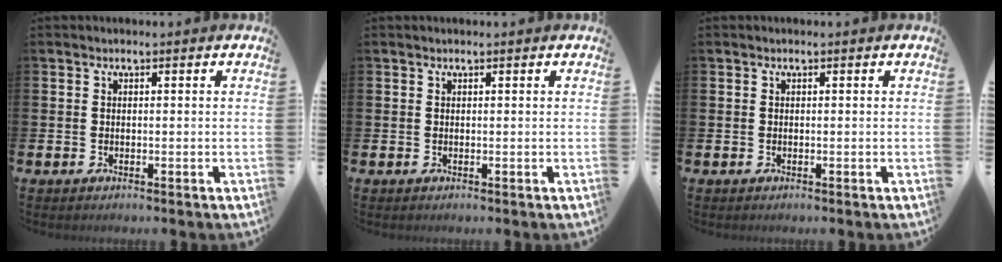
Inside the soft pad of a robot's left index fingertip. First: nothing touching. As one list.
[{"total": 0.0}, {"total": 0.0}]